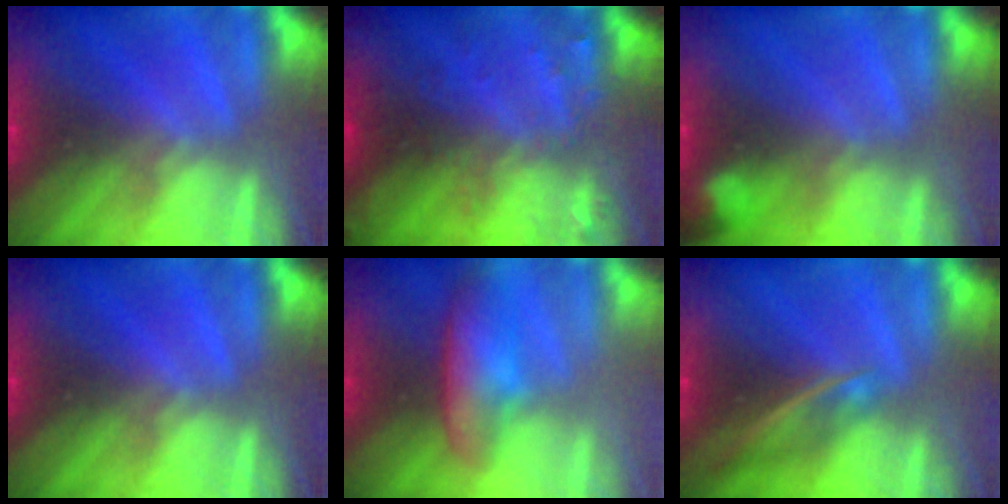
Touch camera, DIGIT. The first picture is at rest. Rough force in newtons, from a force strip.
{"total": 2.9}
{"total": 2.8}
{"total": 0.0}
{"total": 3.5}
{"total": 7.4}